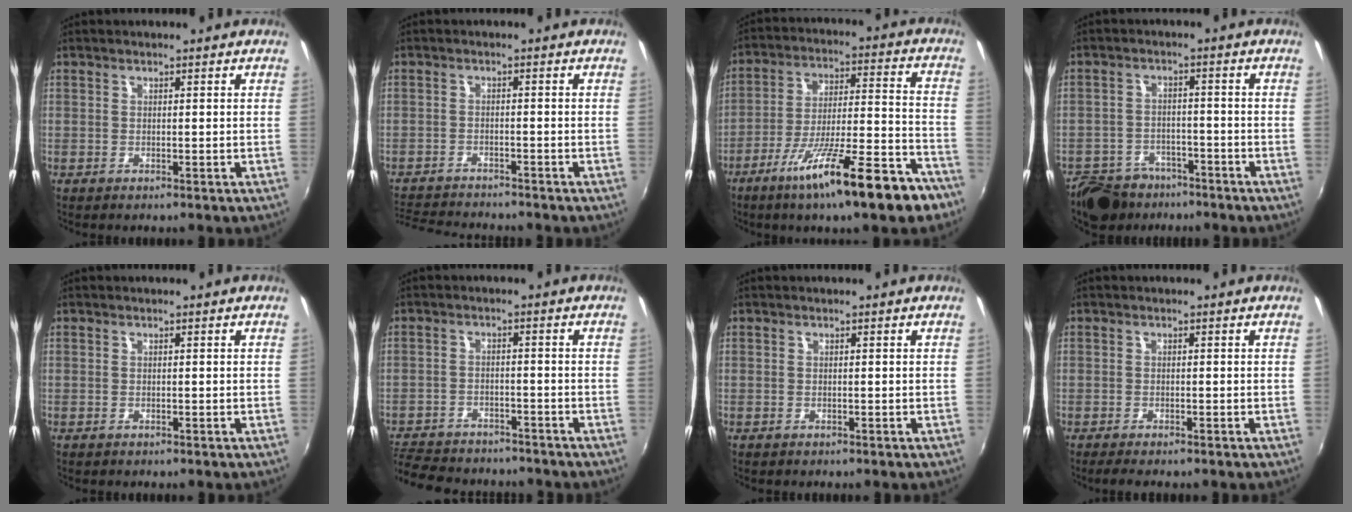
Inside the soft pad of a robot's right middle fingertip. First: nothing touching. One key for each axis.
{"total": 8.4, "fx": -8.0, "fy": 1.4, "fz": 2.2, "tx": -0.070, "ty": -0.010, "tz": -0.136}
{"total": 19.5, "fx": -13.2, "fy": 2.6, "fz": 14.1, "tx": -0.230, "ty": -0.032, "tz": -0.205}
{"total": 11.1, "fx": -8.5, "fy": 6.3, "fz": 3.5, "tx": -0.097, "ty": 0.003, "tz": -0.130}
{"total": 0.0}
{"total": 14.3, "fx": -12.3, "fy": 5.4, "fz": 5.2, "tx": -0.135, "ty": -0.005, "tz": -0.189}
{"total": 0.0}
{"total": 2.6, "fx": -2.2, "fy": 0.4, "fz": 1.3, "tx": -0.029, "ty": -0.013, "tz": -0.036}